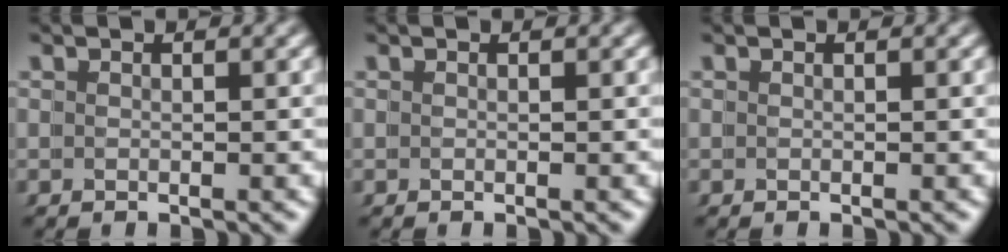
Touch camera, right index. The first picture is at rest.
{"total": 0.0}
{"total": 0.0}